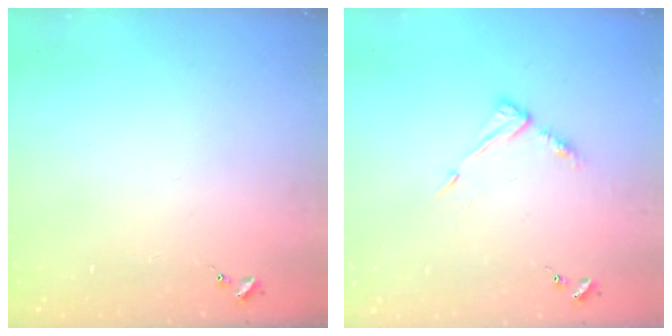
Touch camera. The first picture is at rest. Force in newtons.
{"total": 6.8, "press": 6.8, "slide": 0.5}